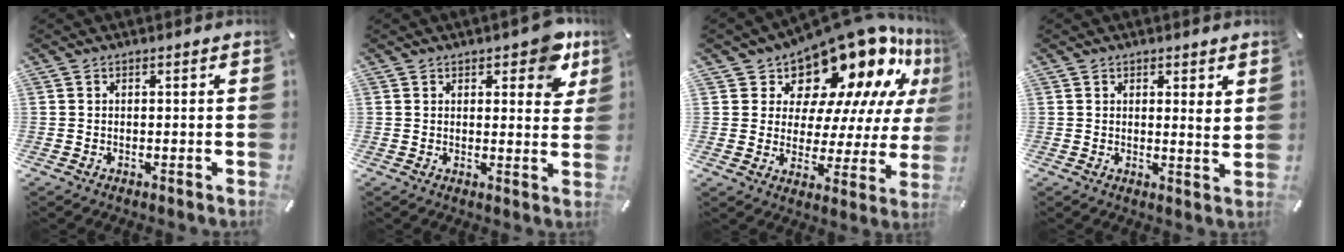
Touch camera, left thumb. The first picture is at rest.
{"total": 8.1, "force": [5.0, 4.2, 4.8], "torque": [-0.041, -0.028, 0.083]}
{"total": 17.0, "force": [13.4, 8.2, 6.6], "torque": [-0.102, -0.121, 0.225]}
{"total": 2.5, "force": [1.7, 0.5, 1.8], "torque": [-0.022, -0.012, 0.026]}